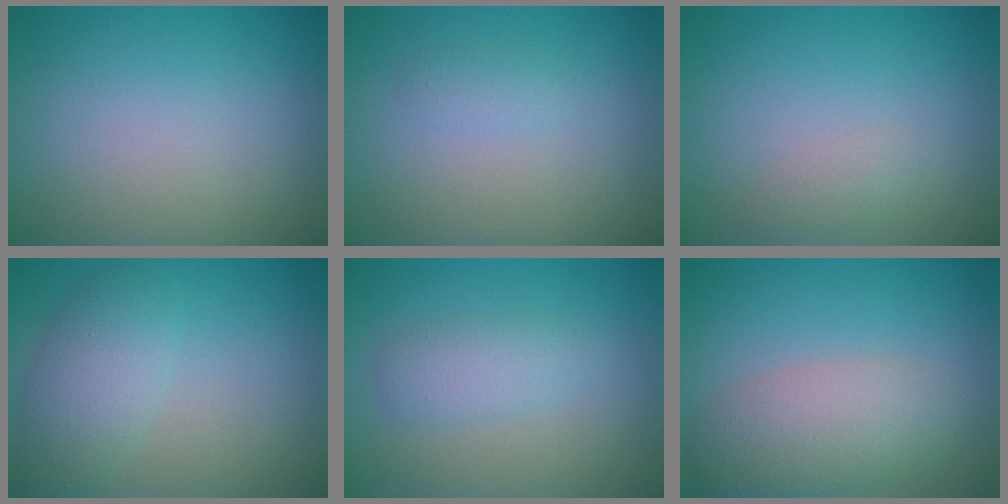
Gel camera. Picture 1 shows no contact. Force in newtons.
{"total": 1.0, "press": 1.0, "slide": 0.1}
{"total": 1.1, "press": 1.1, "slide": 0.0}
{"total": 3.9, "press": 3.9, "slide": 0.2}
{"total": 2.3, "press": 2.3, "slide": 0.1}
{"total": 5.0, "press": 5.0, "slide": 0.2}